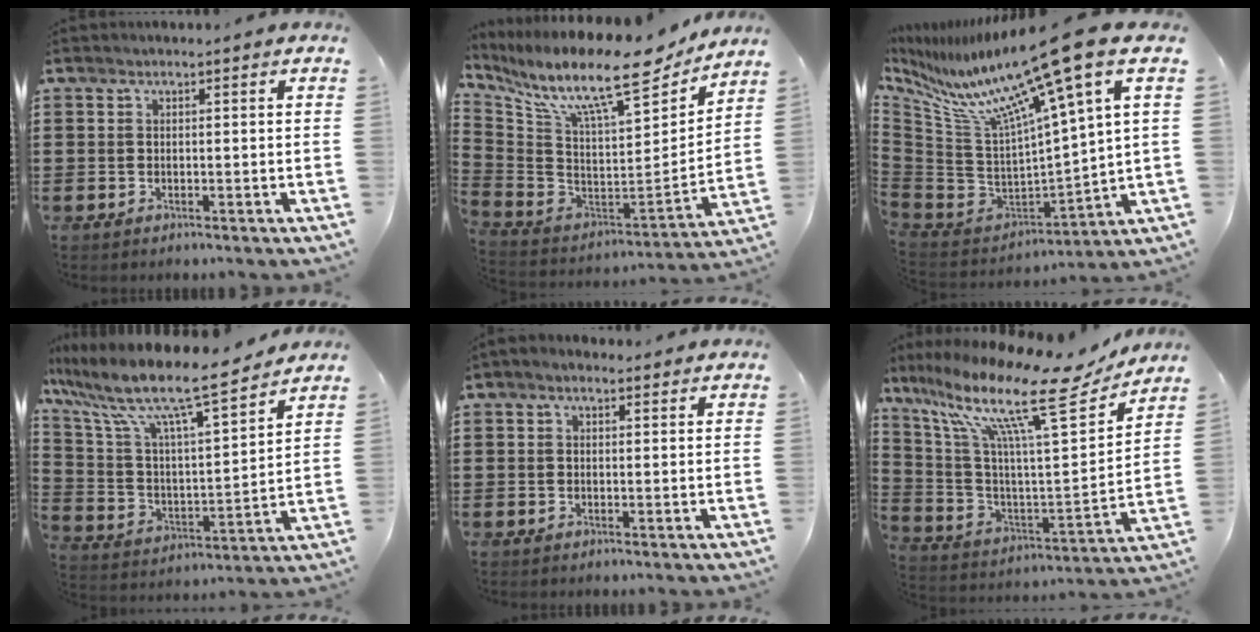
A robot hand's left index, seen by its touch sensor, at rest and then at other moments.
{"total": 14.0, "force": [10.2, 2.8, 9.3], "torque": [-0.193, -0.069, 0.167]}
{"total": 16.2, "force": [10.8, 0.5, 12.1], "torque": [-0.258, -0.079, 0.163]}
{"total": 11.1, "force": [8.9, 1.3, 6.5], "torque": [-0.163, -0.060, 0.143]}
{"total": 1.1, "force": [0.5, 0.8, 0.6], "torque": [-0.013, 0.007, 0.009]}
{"total": 16.3, "force": [10.9, 2.8, 11.8], "torque": [-0.235, -0.057, 0.166]}